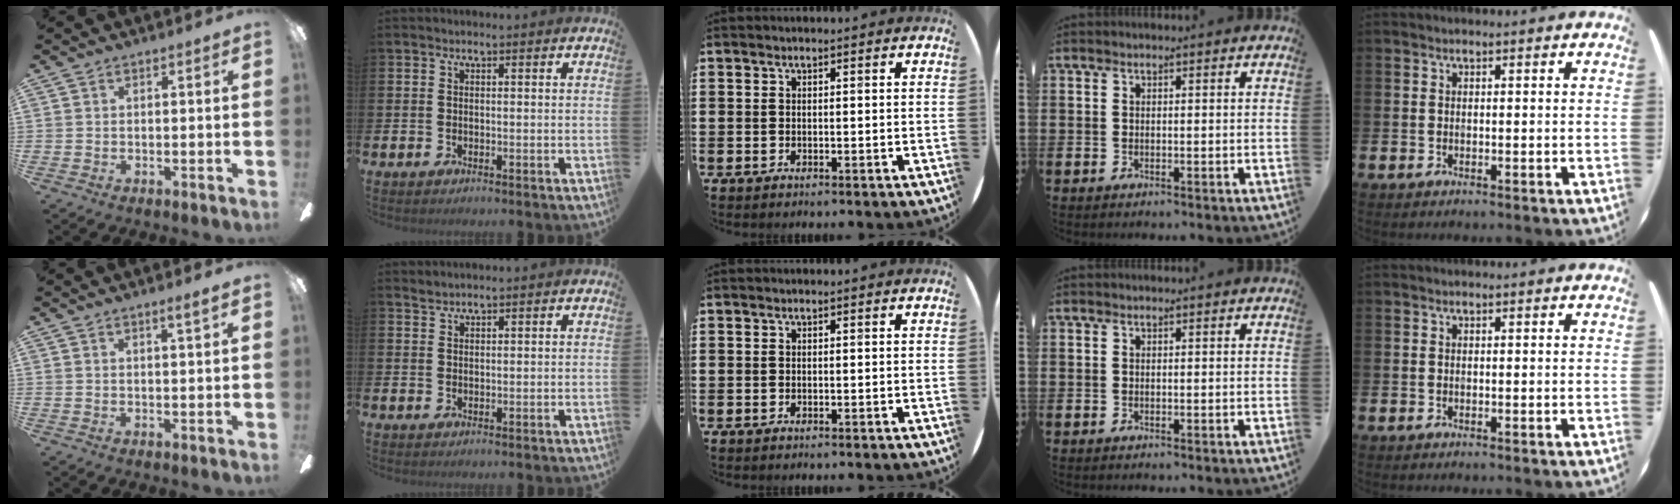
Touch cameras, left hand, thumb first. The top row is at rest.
{"thumb": {"total": 2.3, "force": [1.4, -0.1, 1.7], "torque": [-0.029, -0.004, 0.022]}, "index": {"total": 1.3, "force": [1.3, 0.2, -0.1], "torque": [0.003, 0.000, 0.025]}}